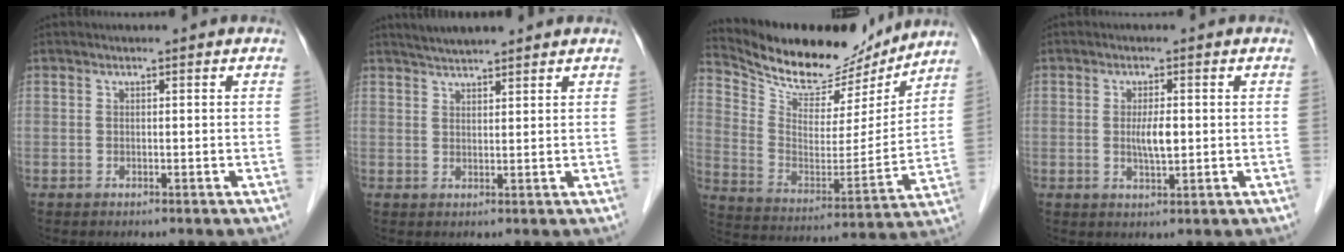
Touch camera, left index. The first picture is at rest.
{"total": 4.6, "force": [4.2, 0.6, 1.8], "torque": [-0.029, 0.027, 0.073]}
{"total": 18.9, "force": [17.4, 5.2, 5.3], "torque": [-0.105, -0.019, 0.280]}
{"total": 3.3, "force": [0.1, 0.8, 3.2], "torque": [-0.059, -0.003, 0.002]}